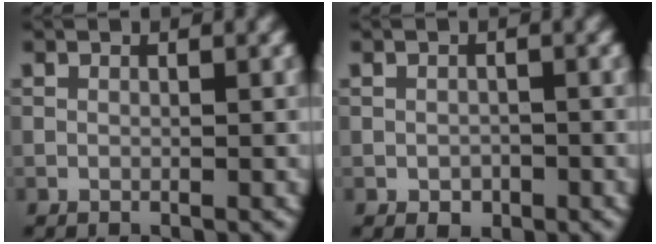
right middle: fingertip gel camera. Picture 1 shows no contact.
{"total": 1.1, "force": [-0.4, 0.8, 0.6], "torque": [-0.009, -0.003, -0.008]}